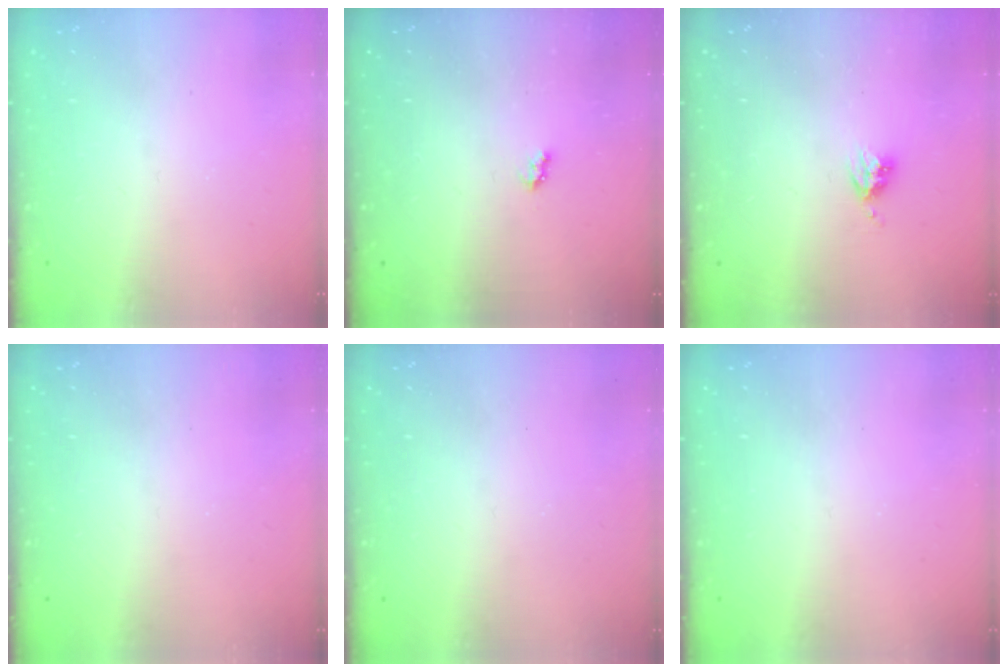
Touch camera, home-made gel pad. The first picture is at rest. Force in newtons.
{"total": 2.6, "press": 2.6, "slide": 0.4}
{"total": 5.2, "press": 5.2, "slide": 0.6}
{"total": 0.0}
{"total": 0.0}
{"total": 0.0}